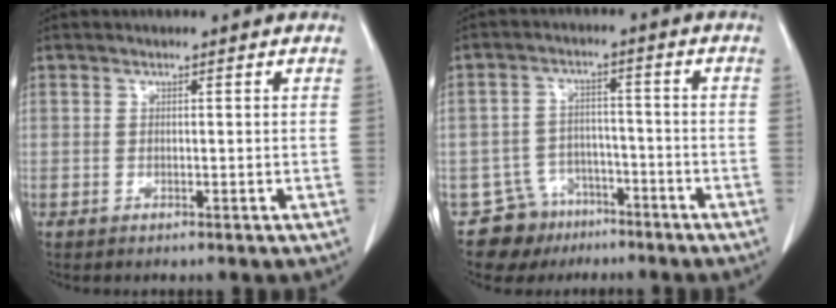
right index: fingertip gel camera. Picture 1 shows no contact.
{"total": 7.0, "force": [-5.0, 4.9, -0.2], "torque": [0.011, 0.024, -0.078]}